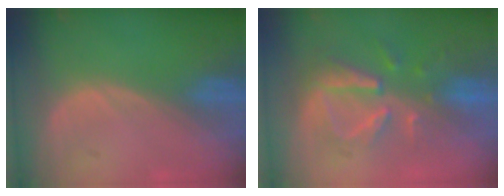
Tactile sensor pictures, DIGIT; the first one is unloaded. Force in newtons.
{"total": 8.1, "press": 7.5, "slide": 3.0}